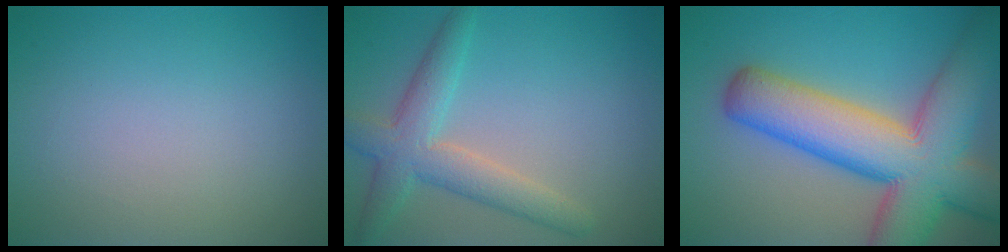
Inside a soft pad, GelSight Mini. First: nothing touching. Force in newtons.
{"total": 4.7, "press": 4.7, "slide": 0.2}
{"total": 13.5, "press": 13.5, "slide": 0.6}